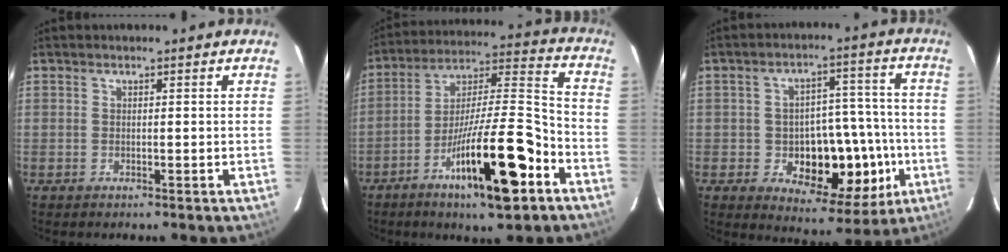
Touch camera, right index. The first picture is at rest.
{"total": 18.3, "force": [-9.0, 2.5, 15.8], "torque": [-0.264, -0.004, -0.142]}
{"total": 14.6, "force": [-3.8, 7.6, 11.9], "torque": [-0.147, 0.026, -0.038]}